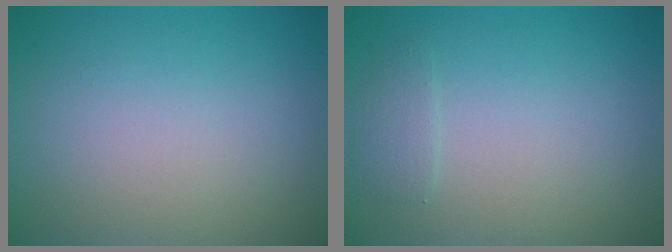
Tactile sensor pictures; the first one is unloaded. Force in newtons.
{"total": 1.1, "press": 1.1, "slide": 0.2}